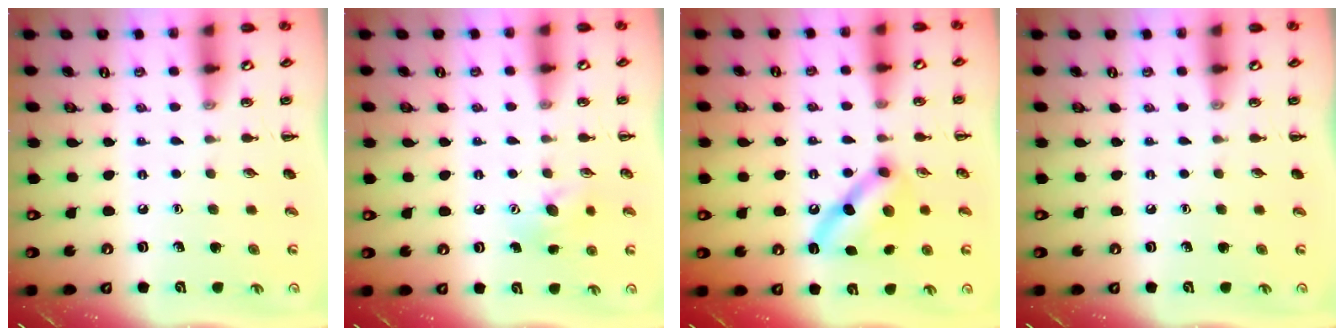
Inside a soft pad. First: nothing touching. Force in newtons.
{"total": 6.8, "press": 6.6, "slide": 1.3}
{"total": 10.7, "press": 10.7, "slide": 0.9}
{"total": 0.0}